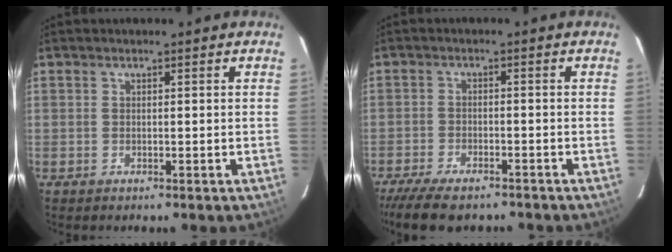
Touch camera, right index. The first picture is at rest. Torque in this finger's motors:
{"motor_torque": [1.17, -0.97, 0.45, 0.12]}